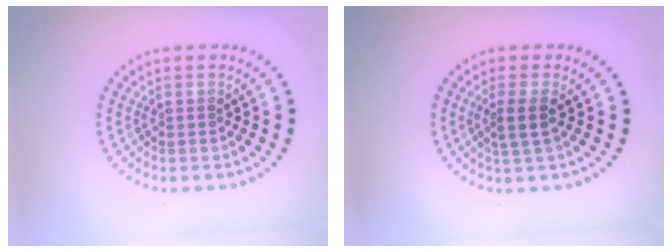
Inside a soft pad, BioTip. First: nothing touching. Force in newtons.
{"total": 2.1, "press": 1.7, "slide": 1.2}